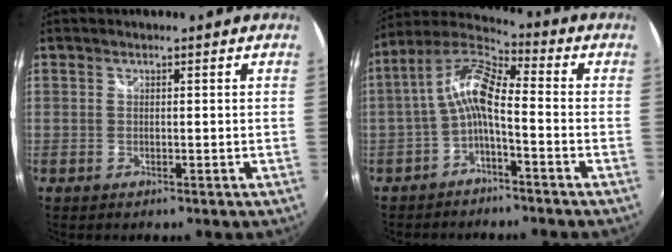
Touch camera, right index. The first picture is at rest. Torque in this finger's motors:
{"motor_torque": [1.37, -0.29, 0.68, 0.18]}